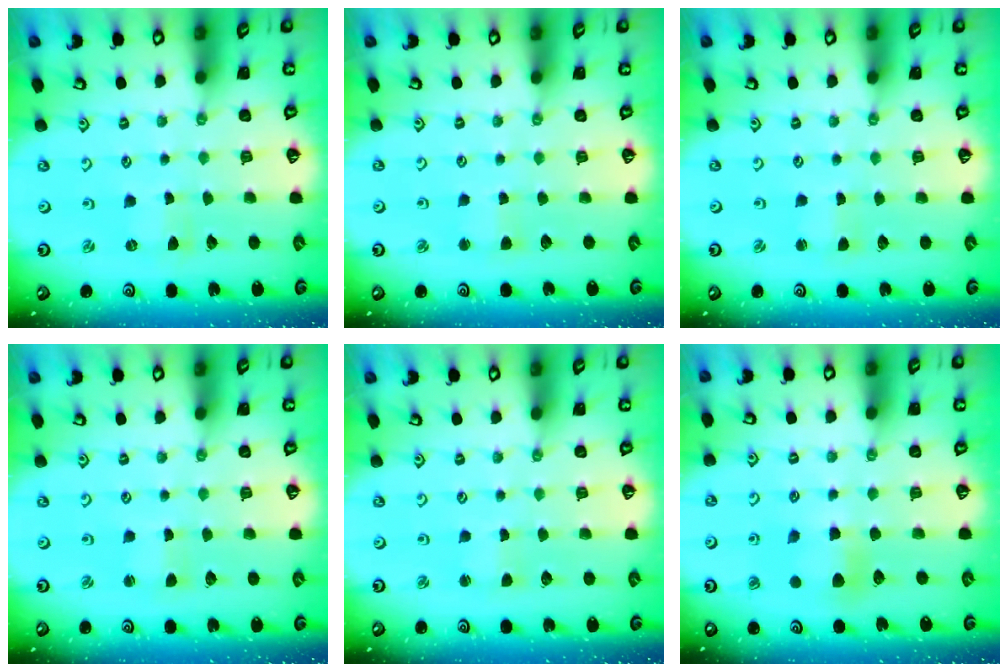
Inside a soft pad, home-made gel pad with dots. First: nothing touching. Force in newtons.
{"total": 2.6, "press": 2.6, "slide": 0.4}
{"total": 1.1, "press": 1.1, "slide": 0.2}
{"total": 1.0, "press": 1.0, "slide": 0.1}
{"total": 1.9, "press": 1.9, "slide": 0.3}
{"total": 5.7, "press": 5.7, "slide": 0.6}